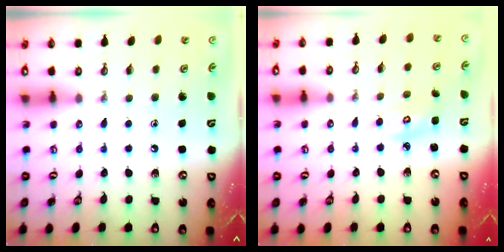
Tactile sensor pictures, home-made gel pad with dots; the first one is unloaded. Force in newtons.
{"total": 3.0, "press": 3.0, "slide": 0.1}